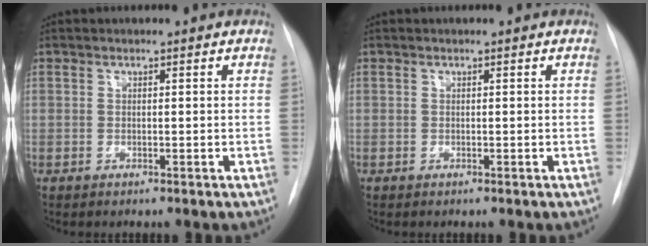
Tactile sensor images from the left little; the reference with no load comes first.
{"total": 0.0}